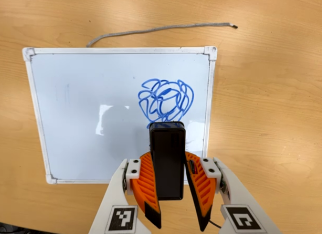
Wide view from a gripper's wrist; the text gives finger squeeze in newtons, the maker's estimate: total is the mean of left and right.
{"total": 8.2, "left": 8.0, "right": 8.5}